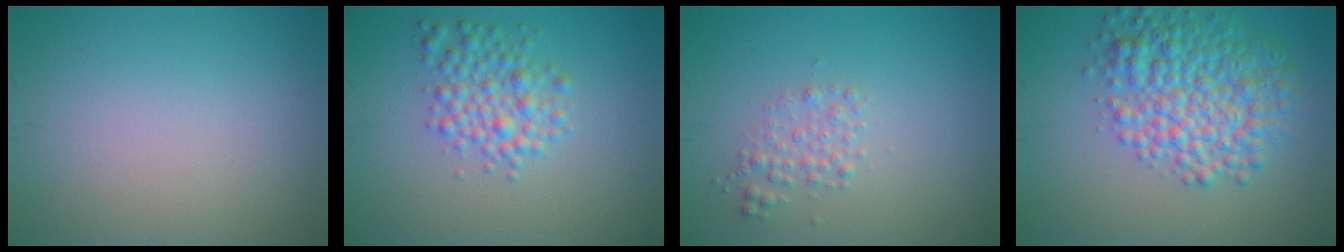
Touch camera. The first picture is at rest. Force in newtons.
{"total": 3.5, "press": 3.5, "slide": 0.1}
{"total": 1.7, "press": 1.7, "slide": 0.1}
{"total": 7.0, "press": 7.0, "slide": 0.0}